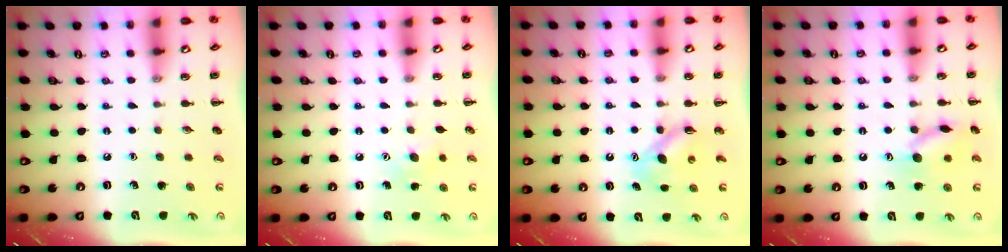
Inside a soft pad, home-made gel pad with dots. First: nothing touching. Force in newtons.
{"total": 5.3, "press": 5.1, "slide": 1.3}
{"total": 5.0, "press": 5.0, "slide": 0.7}
{"total": 10.9, "press": 10.8, "slide": 0.7}